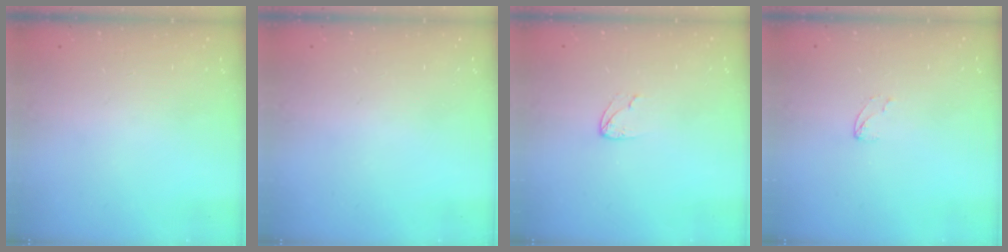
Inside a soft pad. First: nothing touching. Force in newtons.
{"total": 0.0}
{"total": 3.8, "press": 3.8, "slide": 0.4}
{"total": 2.4, "press": 2.4, "slide": 0.2}